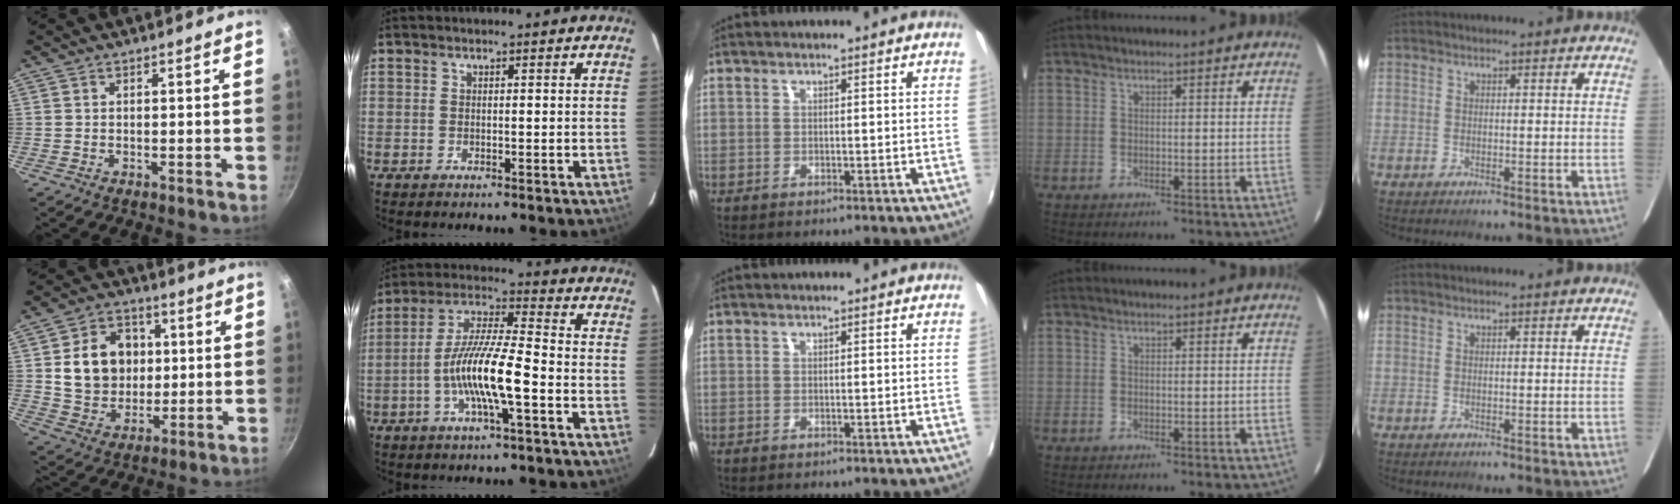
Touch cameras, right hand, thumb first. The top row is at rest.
{"thumb": {"total": 14.5, "force": [1.9, 11.9, 8.1], "torque": [-0.106, 0.006, 0.039]}, "index": {"total": 12.3, "force": [-4.2, 1.2, 11.5], "torque": [-0.231, 0.002, -0.085]}}